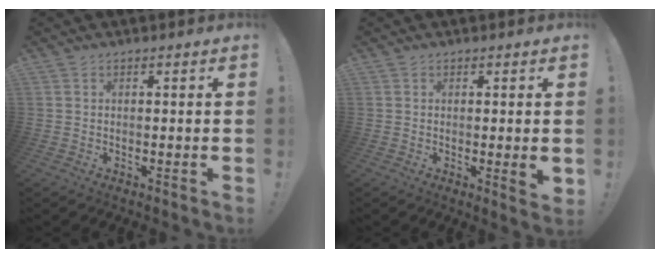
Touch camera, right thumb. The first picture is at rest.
{"total": 3.3, "force": [0.1, 0.1, 3.3], "torque": [-0.035, -0.013, 0.001]}